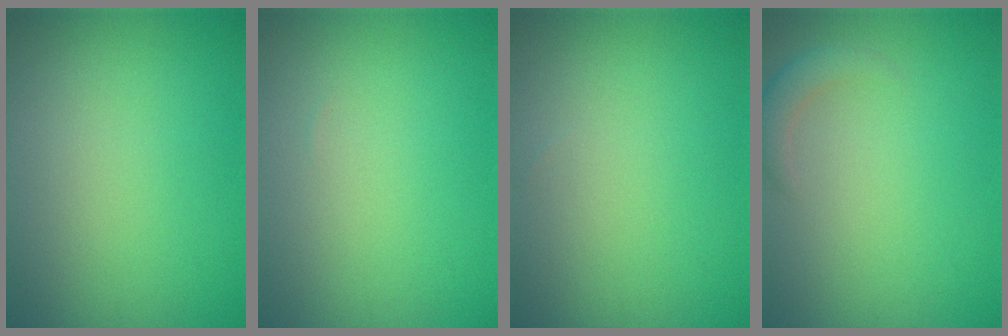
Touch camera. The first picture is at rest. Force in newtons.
{"total": 0.0}
{"total": 0.0}
{"total": 1.8, "press": 1.8, "slide": 0.1}